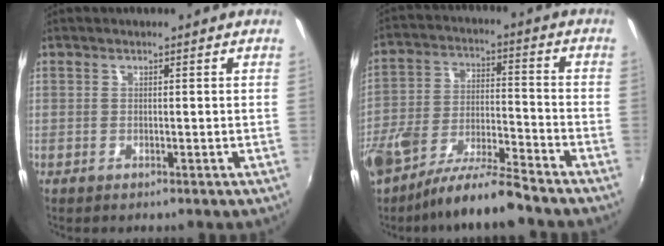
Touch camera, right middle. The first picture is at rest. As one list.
[{"total": 12.3, "force": [-9.1, 2.5, 7.9], "torque": [-0.159, -0.013, -0.165]}]